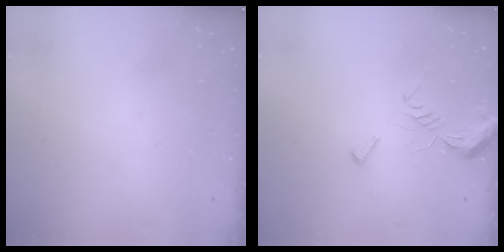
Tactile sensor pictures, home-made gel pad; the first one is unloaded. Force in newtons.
{"total": 8.3, "press": 8.2, "slide": 0.8}